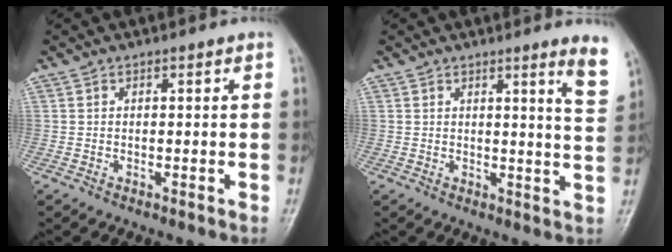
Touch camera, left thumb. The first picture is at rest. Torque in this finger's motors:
{"motor_torque": [0.20, 0.11, -0.11, -0.04, 0.06]}